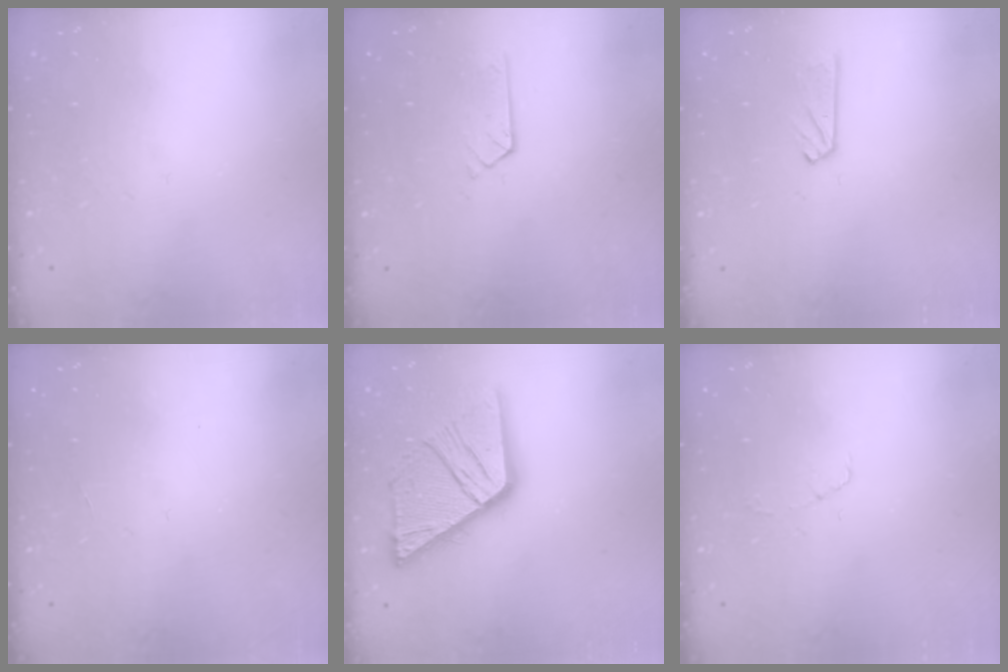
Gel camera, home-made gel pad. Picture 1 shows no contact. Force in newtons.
{"total": 4.0, "press": 4.0, "slide": 0.6}
{"total": 3.9, "press": 3.9, "slide": 0.3}
{"total": 0.0}
{"total": 20.6, "press": 20.5, "slide": 2.3}
{"total": 3.8, "press": 3.8, "slide": 0.3}